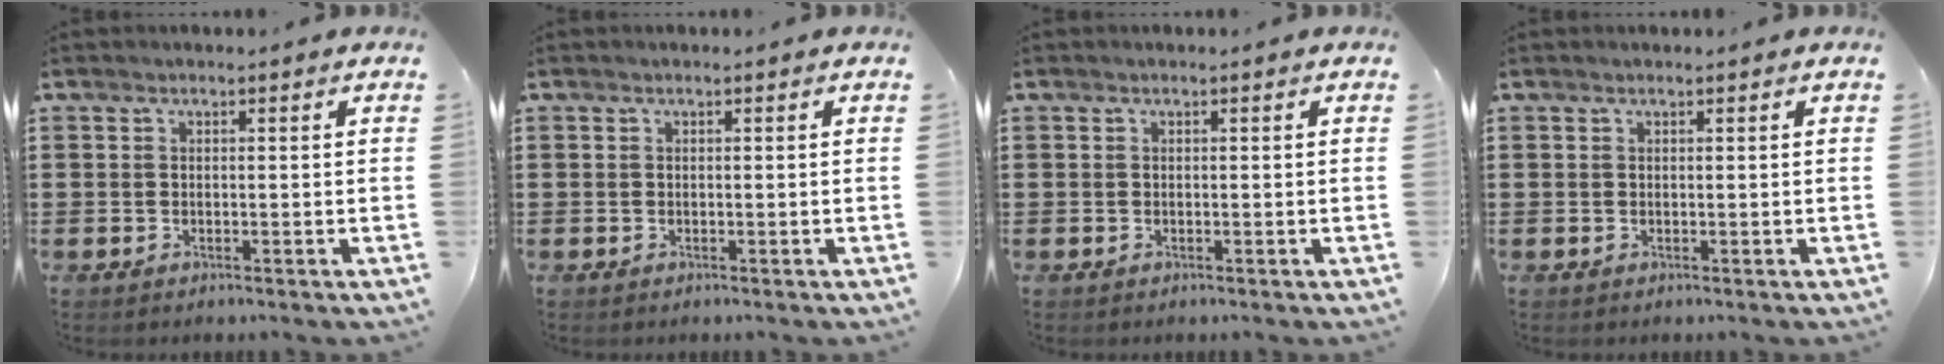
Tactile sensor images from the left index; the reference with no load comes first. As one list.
[{"total": 0.0}, {"total": 0.0}, {"total": 0.0}]